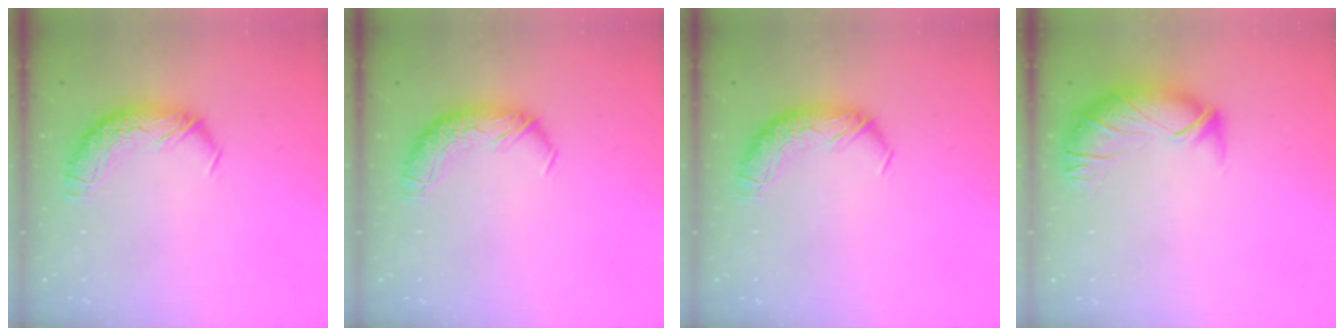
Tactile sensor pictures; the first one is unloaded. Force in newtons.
{"total": 0.0}
{"total": 0.0}
{"total": 3.0, "press": 1.5, "slide": 2.6}